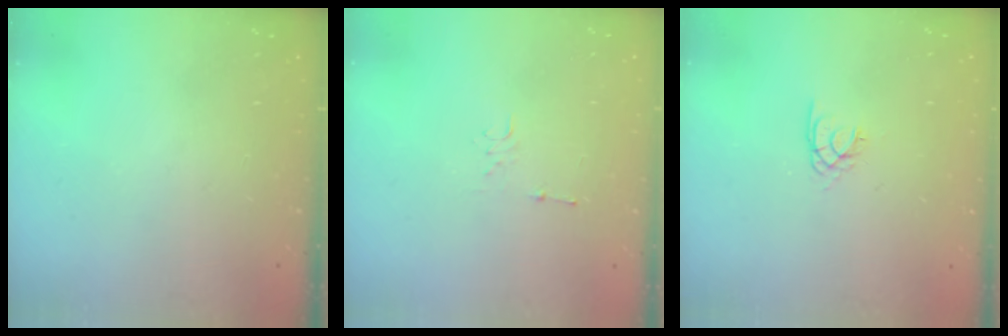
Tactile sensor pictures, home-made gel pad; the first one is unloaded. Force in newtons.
{"total": 5.8, "press": 5.7, "slide": 0.7}
{"total": 2.0, "press": 2.0, "slide": 0.3}